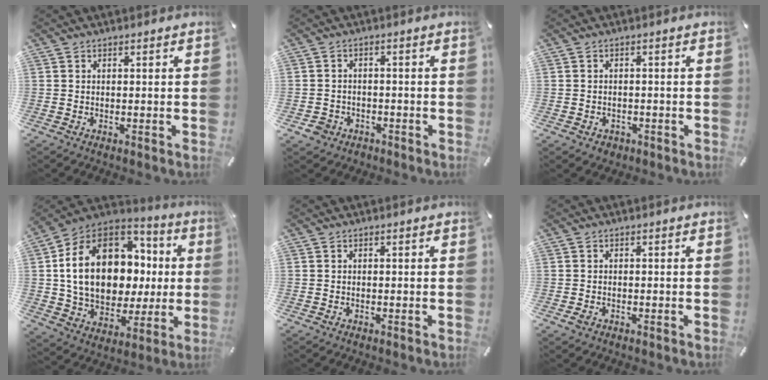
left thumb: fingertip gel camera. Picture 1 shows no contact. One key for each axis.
{"total": 4.0, "fx": -2.1, "fy": 3.3, "fz": 1.0, "tx": -0.028, "ty": 0.004, "tz": -0.042}
{"total": 2.0, "fx": -1.0, "fy": 1.7, "fz": 0.6, "tx": -0.011, "ty": 0.006, "tz": -0.021}
{"total": 20.5, "fx": 3.5, "fy": 15.0, "fz": 13.6, "tx": -0.267, "ty": -0.017, "tz": 0.067}
{"total": 0.0}
{"total": 1.2, "fx": -0.5, "fy": 0.7, "fz": 0.7, "tx": -0.013, "ty": 0.000, "tz": -0.009}